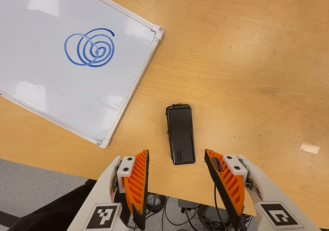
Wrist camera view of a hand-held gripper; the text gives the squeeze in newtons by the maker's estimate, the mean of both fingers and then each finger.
{"total": 0.0}